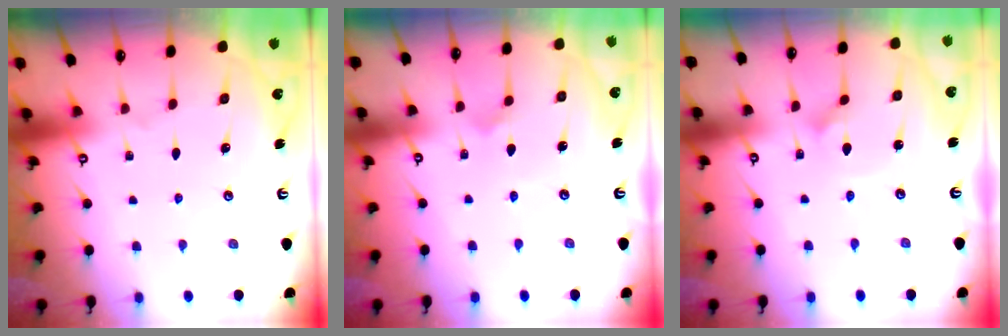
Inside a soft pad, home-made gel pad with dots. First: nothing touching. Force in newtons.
{"total": 3.8, "press": 3.8, "slide": 0.5}
{"total": 2.4, "press": 2.4, "slide": 0.1}